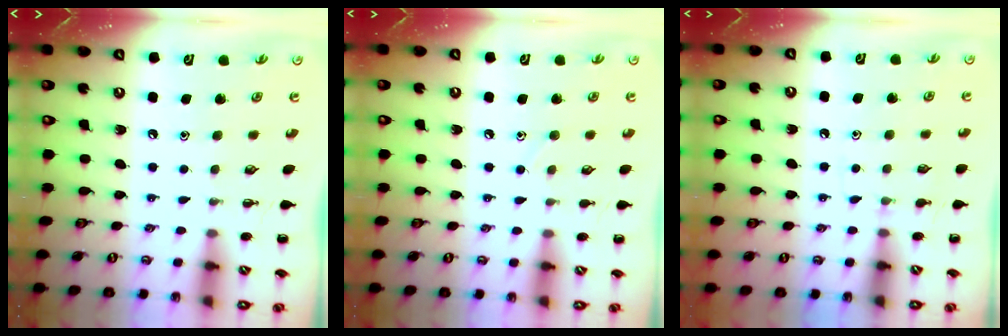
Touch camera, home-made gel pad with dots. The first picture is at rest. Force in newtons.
{"total": 4.5, "press": 4.2, "slide": 1.6}
{"total": 4.5, "press": 4.3, "slide": 1.4}